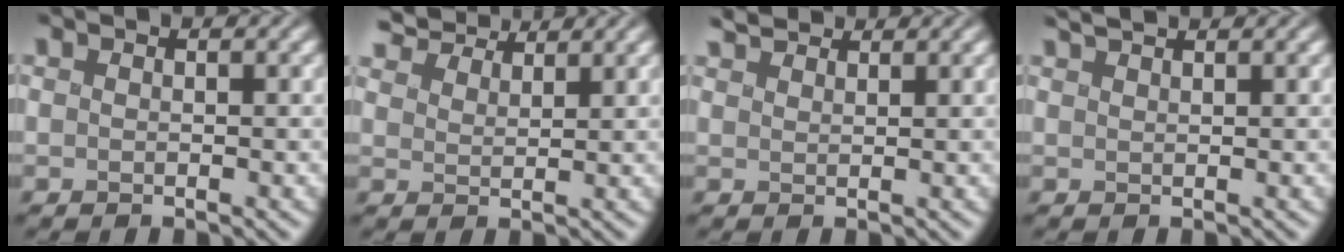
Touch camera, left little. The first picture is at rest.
{"total": 7.4, "force": [6.8, 1.9, 2.3], "torque": [-0.058, 0.011, 0.101]}
{"total": 3.4, "force": [3.2, 0.8, 1.1], "torque": [-0.019, 0.014, 0.040]}
{"total": 2.7, "force": [2.3, 0.5, 1.3], "torque": [-0.009, 0.017, 0.021]}